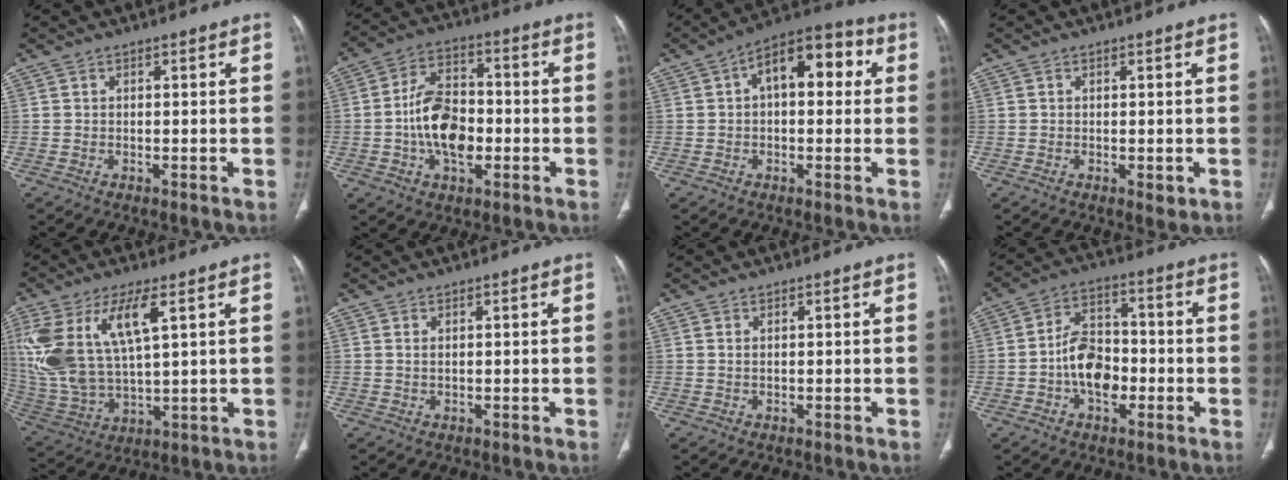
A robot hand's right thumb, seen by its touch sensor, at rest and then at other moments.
{"total": 12.8, "force": [-2.1, 7.8, 10.0], "torque": [-0.159, 0.024, -0.042]}
{"total": 12.5, "force": [2.6, 6.7, 10.2], "torque": [-0.119, 0.035, 0.028]}
{"total": 1.4, "force": [-0.3, 0.7, 1.2], "torque": [-0.014, -0.004, -0.001]}
{"total": 18.0, "force": [6.3, 7.3, 15.3], "torque": [-0.337, -0.017, 0.134]}
{"total": 0.8, "force": [0.3, 0.4, 0.7], "torque": [-0.018, 0.002, 0.010]}
{"total": 0.5, "force": [0.2, 0.2, 0.4], "torque": [-0.013, 0.002, 0.006]}
{"total": 10.3, "force": [-2.4, 6.7, 7.4], "torque": [-0.103, 0.029, -0.049]}